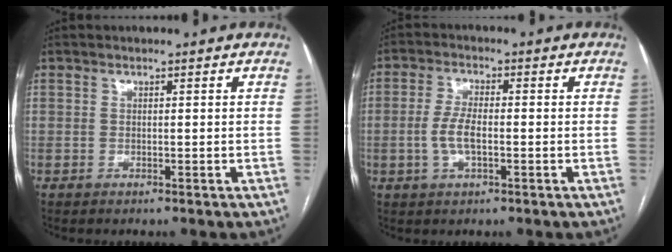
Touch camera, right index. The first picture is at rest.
{"total": 4.6, "force": [-0.8, 1.6, 4.2], "torque": [-0.096, 0.003, -0.015]}